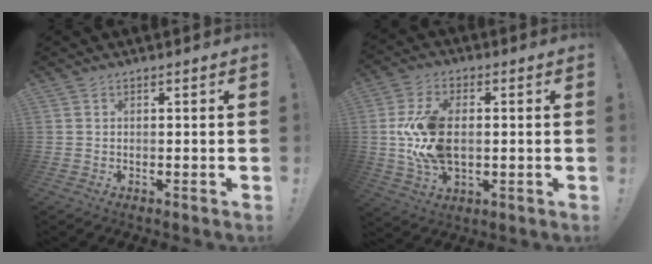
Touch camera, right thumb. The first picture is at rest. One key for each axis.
{"total": 15.1, "fx": 0.3, "fy": 9.5, "fz": 11.8, "tx": -0.225, "ty": 0.001, "tz": 0.007}